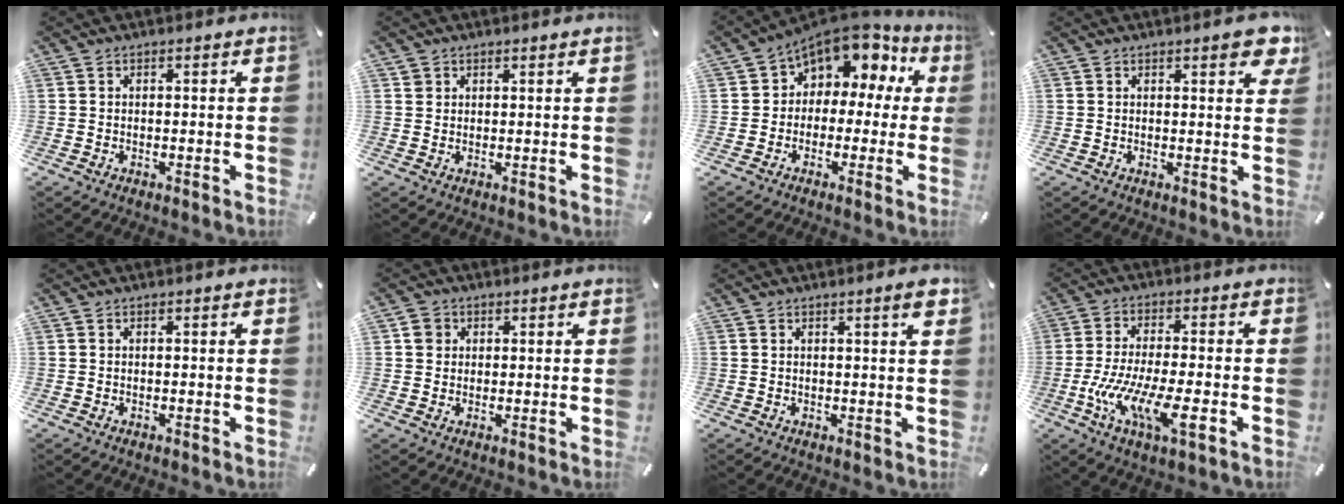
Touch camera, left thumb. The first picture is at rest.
{"total": 1.4, "force": [1.0, 1.0, 0.2], "torque": [0.004, -0.003, 0.018]}
{"total": 8.0, "force": [3.8, 6.3, 3.1], "torque": [-0.054, -0.037, 0.072]}
{"total": 4.6, "force": [2.6, 1.5, 3.4], "torque": [-0.042, -0.015, 0.039]}
{"total": 0.0}
{"total": 2.9, "force": [0.7, 2.7, 0.7], "torque": [-0.002, -0.001, 0.010]}
{"total": 3.4, "force": [1.5, 0.4, 3.0], "torque": [-0.045, -0.003, 0.021]}
{"total": 13.7, "force": [-4.6, 4.2, 12.2], "torque": [-0.241, -0.005, -0.075]}